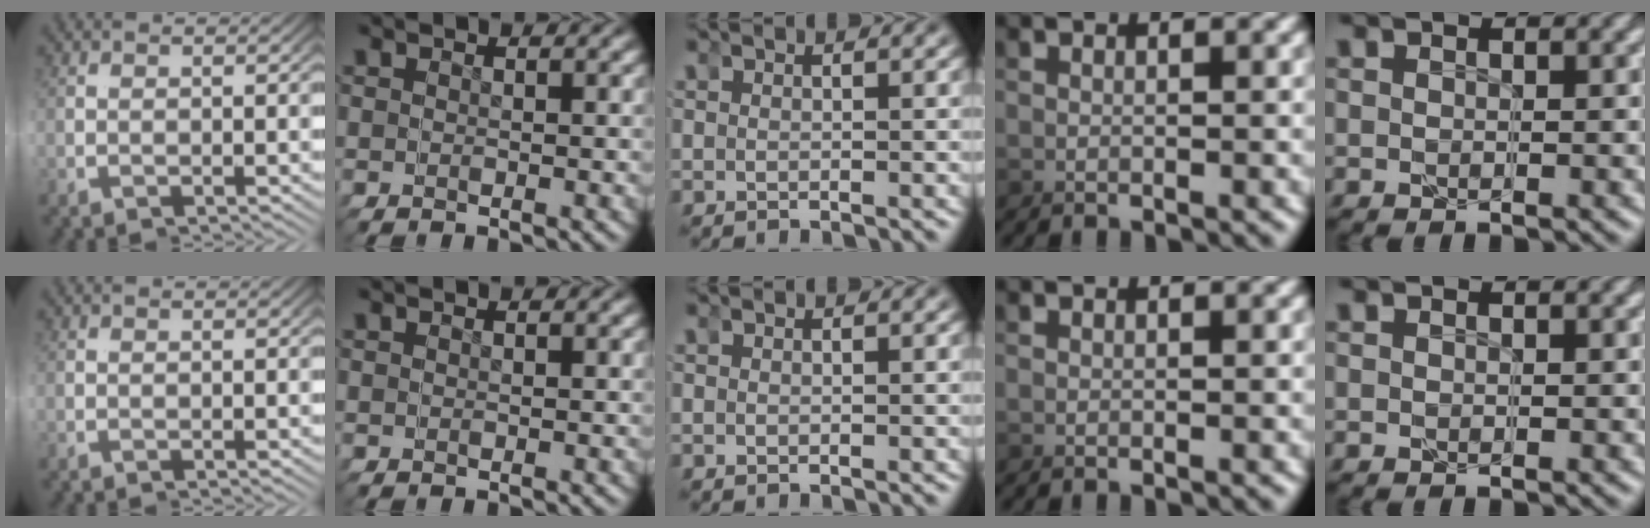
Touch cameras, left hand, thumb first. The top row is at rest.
{}